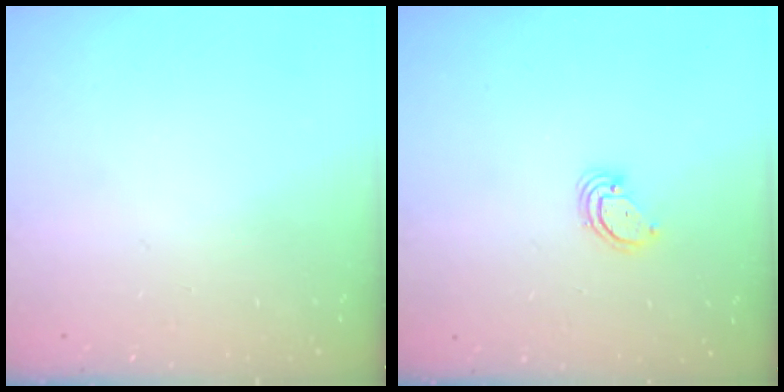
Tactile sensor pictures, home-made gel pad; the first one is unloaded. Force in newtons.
{"total": 3.2, "press": 3.2, "slide": 0.3}